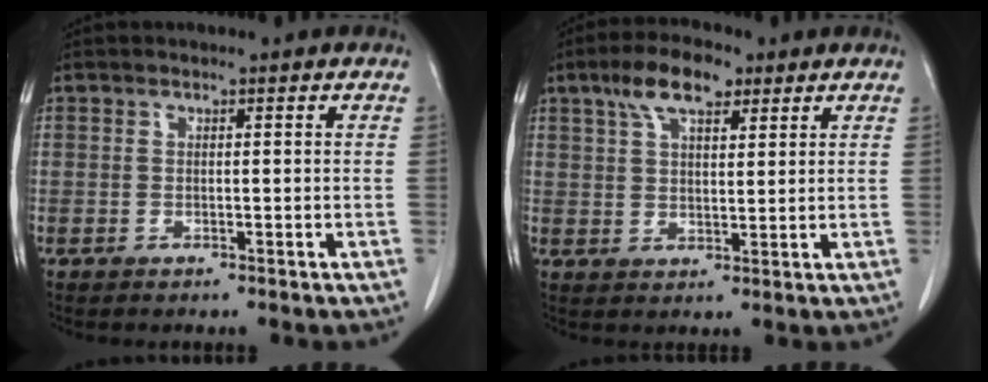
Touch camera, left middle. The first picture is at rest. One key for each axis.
{"total": 7.6, "fx": 4.7, "fy": 2.8, "fz": 5.4, "tx": -0.104, "ty": 0.018, "tz": 0.083}